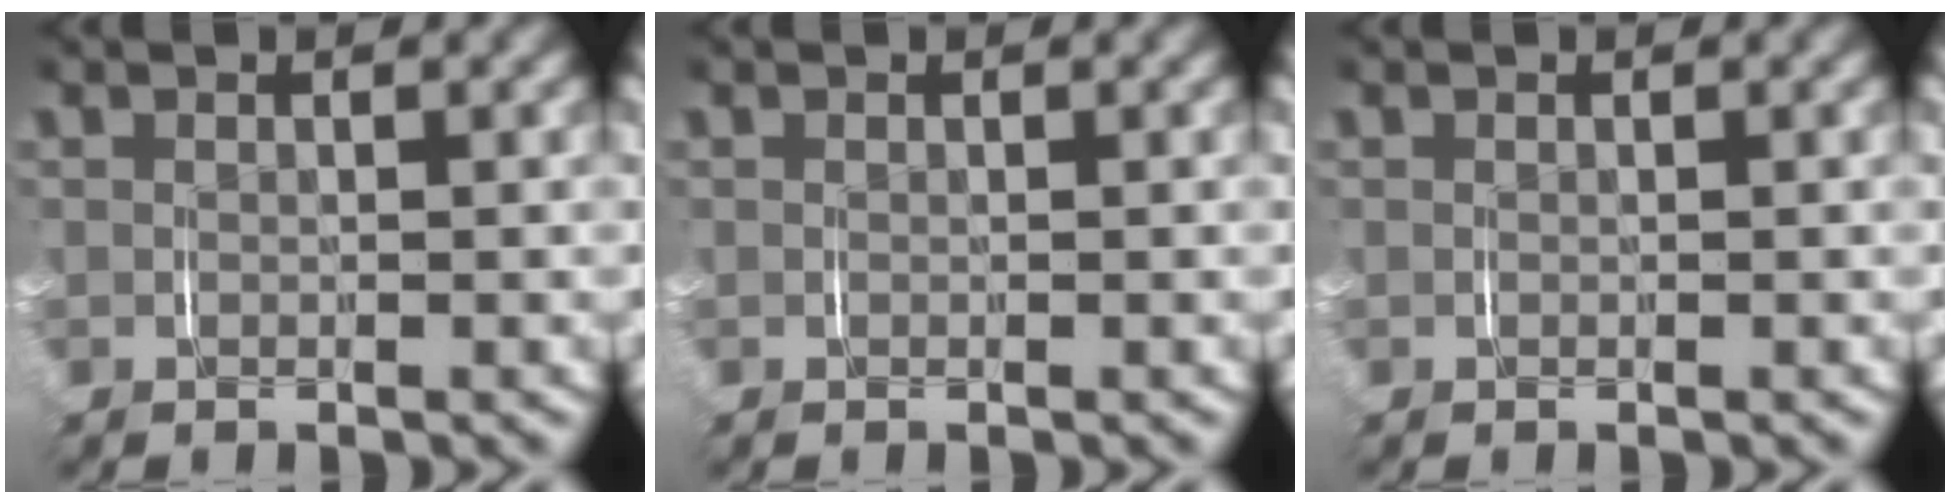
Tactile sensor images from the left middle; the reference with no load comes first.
{"total": 0.0}
{"total": 0.0}